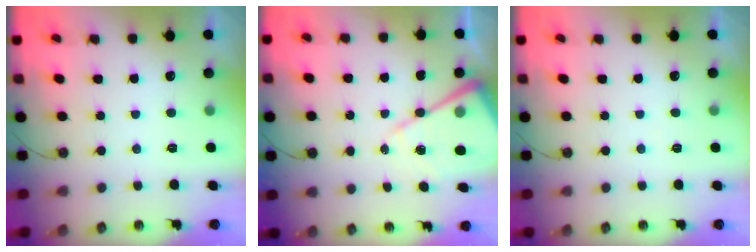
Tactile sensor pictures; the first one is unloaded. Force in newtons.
{"total": 14.5, "press": 14.4, "slide": 1.1}
{"total": 2.3, "press": 2.2, "slide": 0.4}